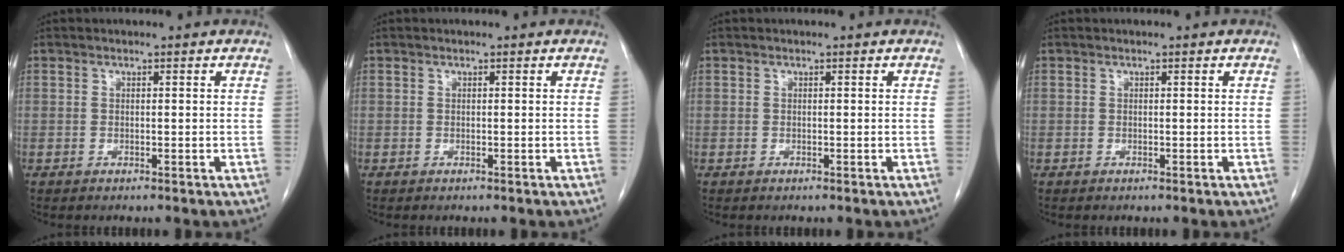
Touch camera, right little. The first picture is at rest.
{"total": 0.0}
{"total": 0.0}
{"total": 0.0}